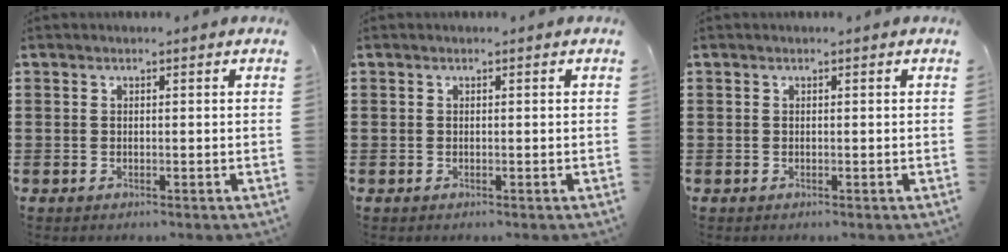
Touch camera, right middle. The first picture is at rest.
{"total": 0.0}
{"total": 0.0}